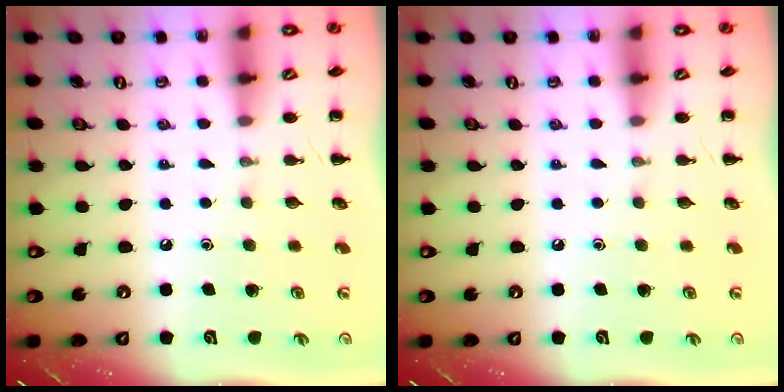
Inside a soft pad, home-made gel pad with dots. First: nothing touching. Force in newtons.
{"total": 0.0}